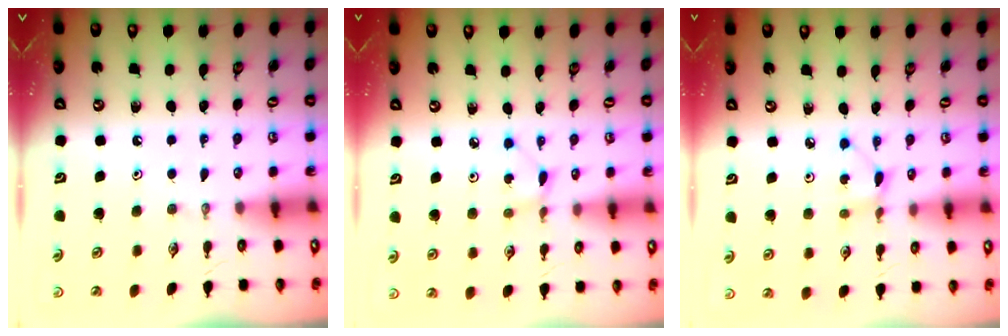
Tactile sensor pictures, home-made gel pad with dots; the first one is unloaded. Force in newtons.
{"total": 1.3, "press": 1.3, "slide": 0.1}
{"total": 2.2, "press": 2.2, "slide": 0.3}